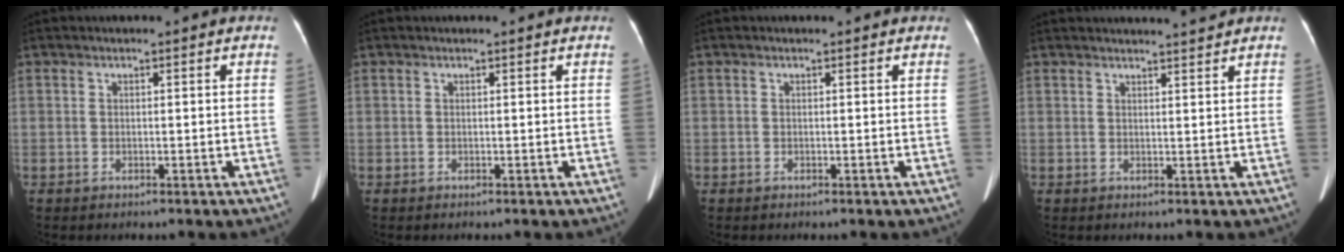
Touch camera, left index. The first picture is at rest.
{"total": 0.6, "force": [0.6, 0.0, 0.1], "torque": [-0.004, 0.000, 0.007]}
{"total": 0.0}
{"total": 3.9, "force": [3.8, -0.6, 0.8], "torque": [-0.011, 0.004, 0.048]}